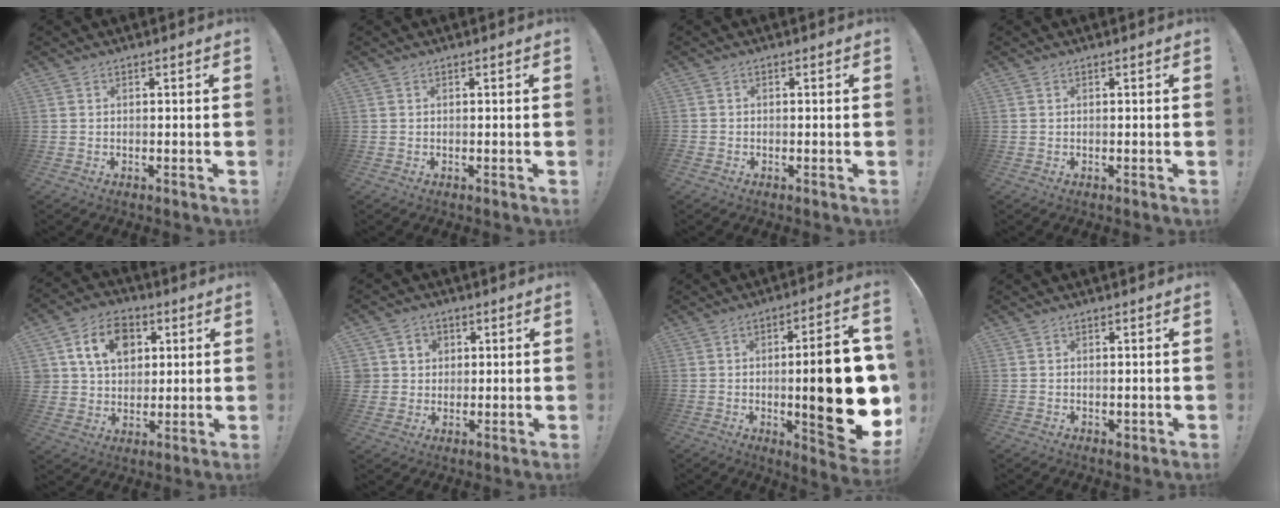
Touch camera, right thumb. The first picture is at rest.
{"total": 0.0}
{"total": 0.6, "force": [-0.5, 0.3, 0.1], "torque": [-0.006, 0.004, -0.009]}
{"total": 0.0}
{"total": 14.2, "force": [5.2, 10.9, 7.4], "torque": [-0.112, -0.008, 0.103]}
{"total": 5.9, "force": [1.4, 5.7, 0.8], "torque": [-0.015, -0.008, 0.031]}
{"total": 23.9, "force": [-1.7, 6.1, 23.0], "torque": [-0.331, -0.011, -0.020]}
{"total": 1.1, "force": [0.3, 1.0, 0.4], "torque": [-0.001, 0.001, 0.006]}